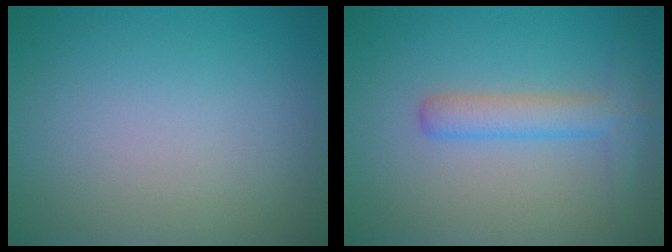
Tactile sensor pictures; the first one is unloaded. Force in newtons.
{"total": 3.0, "press": 3.0, "slide": 0.1}